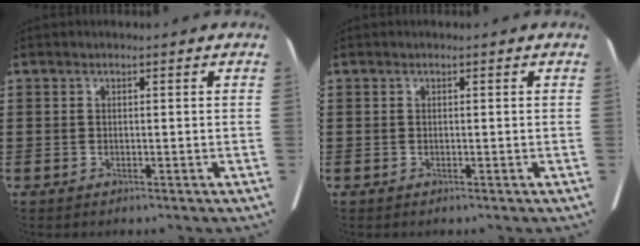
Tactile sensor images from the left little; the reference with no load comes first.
{"total": 0.0}